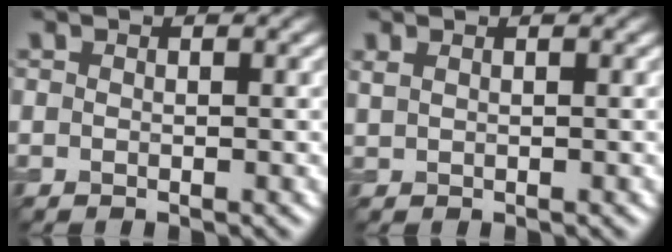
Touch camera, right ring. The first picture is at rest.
{"total": 0.7, "force": [0.5, 0.3, 0.4], "torque": [-0.012, 0.002, 0.014]}